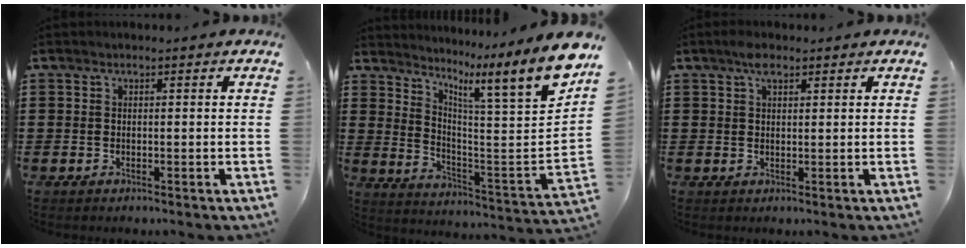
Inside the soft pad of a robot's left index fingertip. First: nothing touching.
{"total": 8.3, "force": [6.2, -1.1, 5.4], "torque": [-0.081, -0.089, 0.078]}
{"total": 2.6, "force": [1.6, 1.3, 1.5], "torque": [-0.027, 0.002, 0.028]}